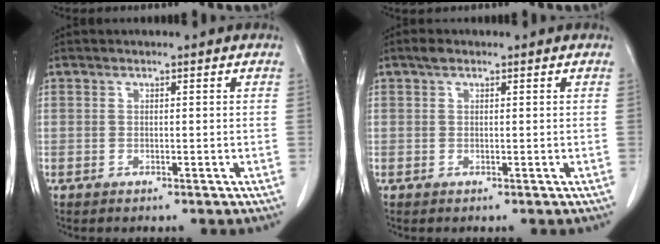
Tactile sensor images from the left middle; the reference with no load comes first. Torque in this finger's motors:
{"motor_torque": [0.14, -0.10, -0.26, -0.01]}